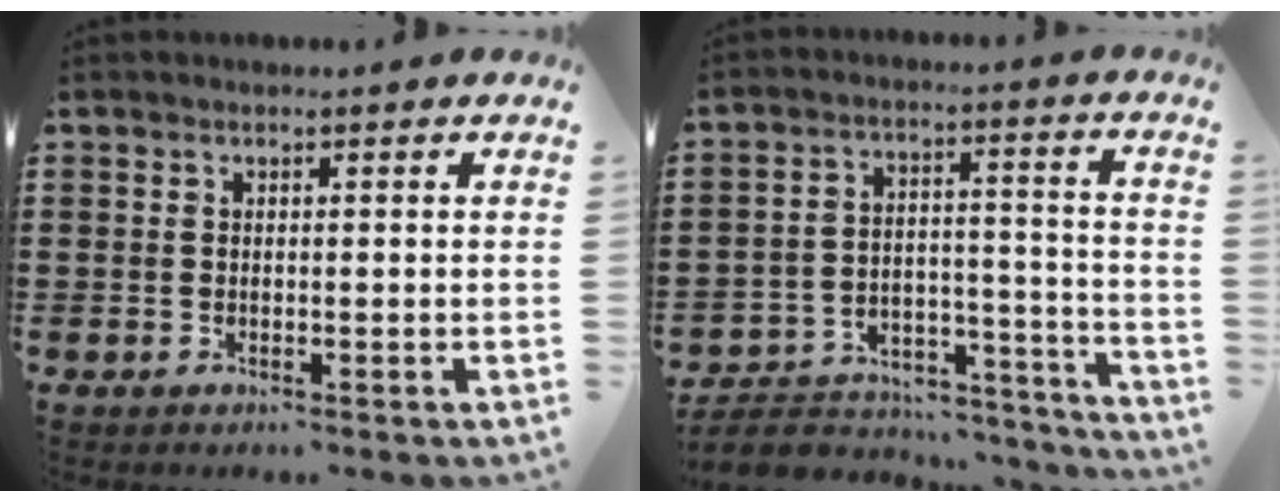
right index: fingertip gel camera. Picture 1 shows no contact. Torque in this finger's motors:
{"motor_torque": [-0.99, -1.01, -0.40, -0.02]}